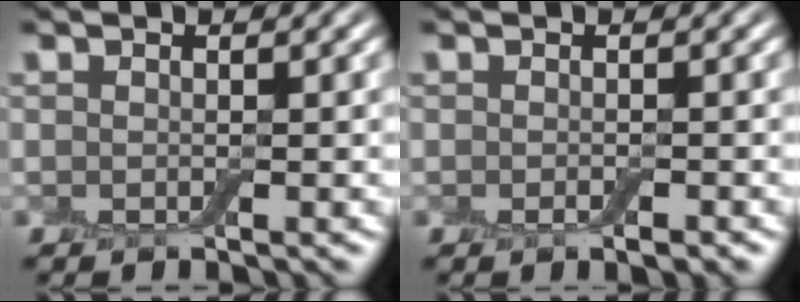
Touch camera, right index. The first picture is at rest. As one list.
[{"total": 1.1, "force": [-0.5, 0.4, 0.9], "torque": [-0.014, -0.003, -0.007]}]